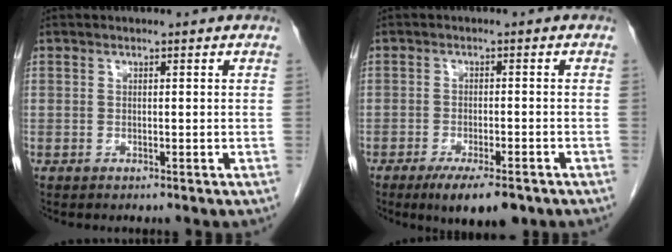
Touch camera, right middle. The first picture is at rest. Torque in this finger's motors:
{"motor_torque": [0.93, -0.67, 0.11, 0.08]}